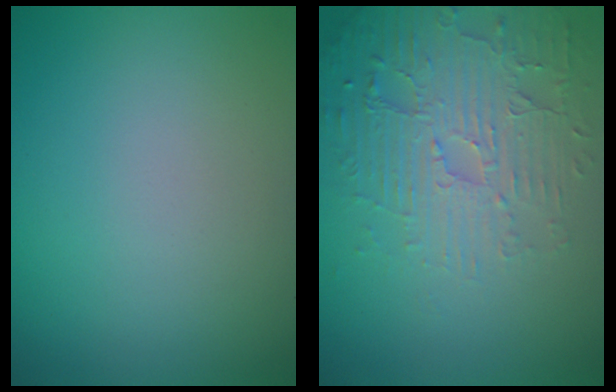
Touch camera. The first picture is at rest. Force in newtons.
{"total": 5.1, "press": 3.8, "slide": 3.4}